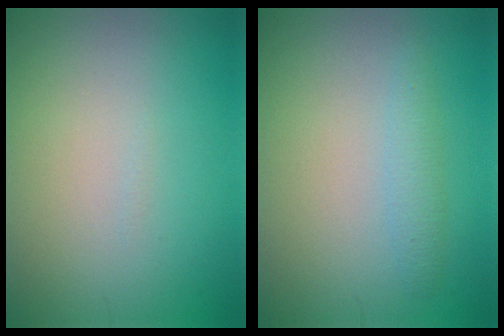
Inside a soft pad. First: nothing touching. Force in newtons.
{"total": 1.5, "press": 1.5, "slide": 0.1}